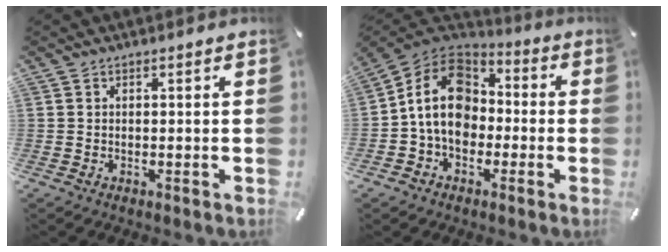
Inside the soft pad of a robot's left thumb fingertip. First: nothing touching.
{"total": 13.7, "force": [-1.4, 11.1, 7.8], "torque": [-0.168, 0.025, -0.026]}